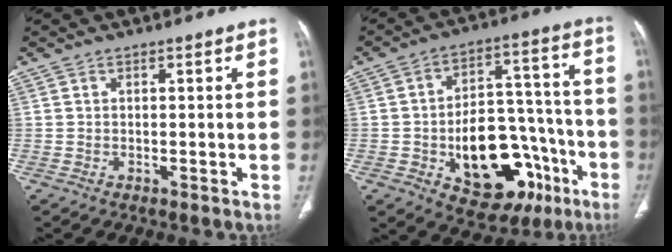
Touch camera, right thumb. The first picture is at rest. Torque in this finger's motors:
{"motor_torque": [3.79, 1.22, 1.19, -1.45, 0.10]}